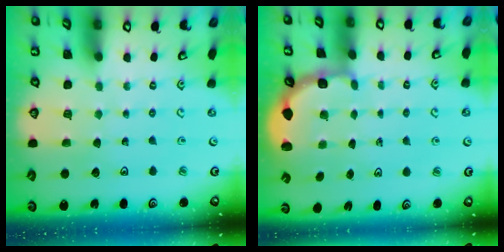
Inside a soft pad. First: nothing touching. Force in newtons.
{"total": 2.9, "press": 2.5, "slide": 1.4}